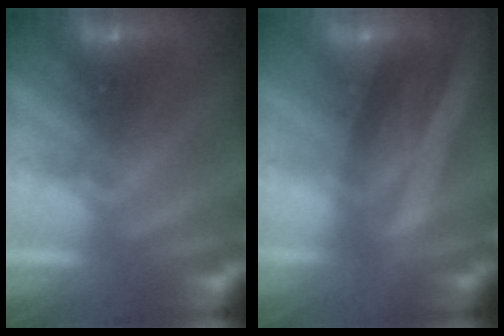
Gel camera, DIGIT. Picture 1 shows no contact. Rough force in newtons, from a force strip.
{"total": 2.0}